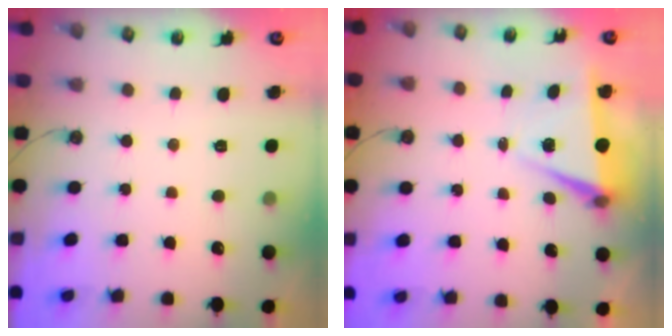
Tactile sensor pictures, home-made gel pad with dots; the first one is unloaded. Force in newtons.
{"total": 6.9, "press": 5.4, "slide": 4.3}